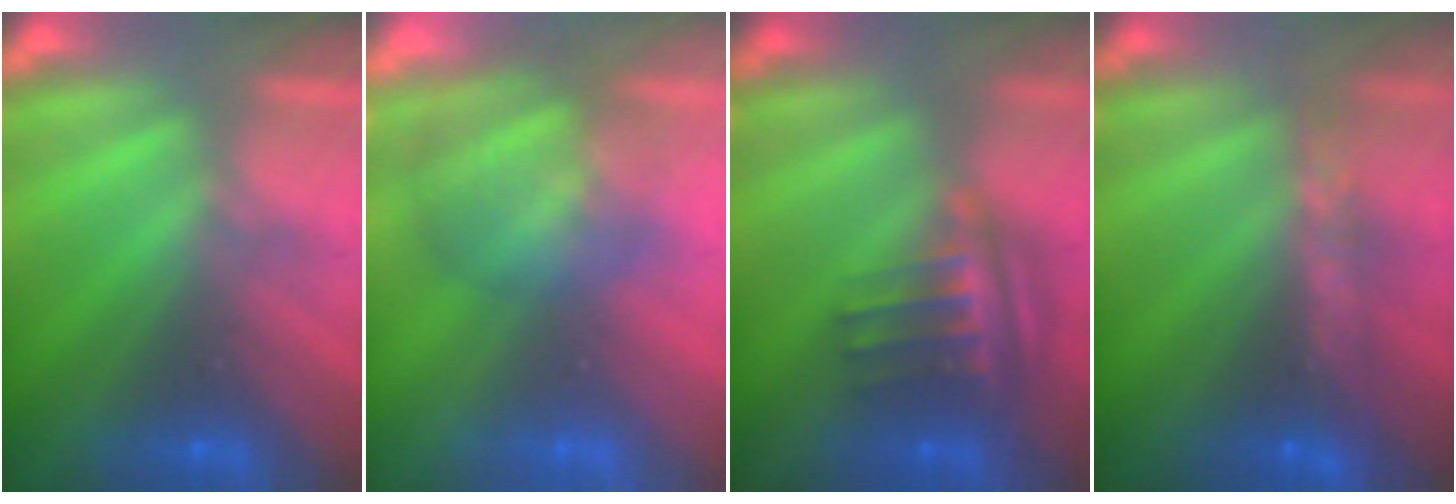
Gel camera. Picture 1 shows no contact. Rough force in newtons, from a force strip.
{"total": 3.5}
{"total": 8.1}
{"total": 6.9}